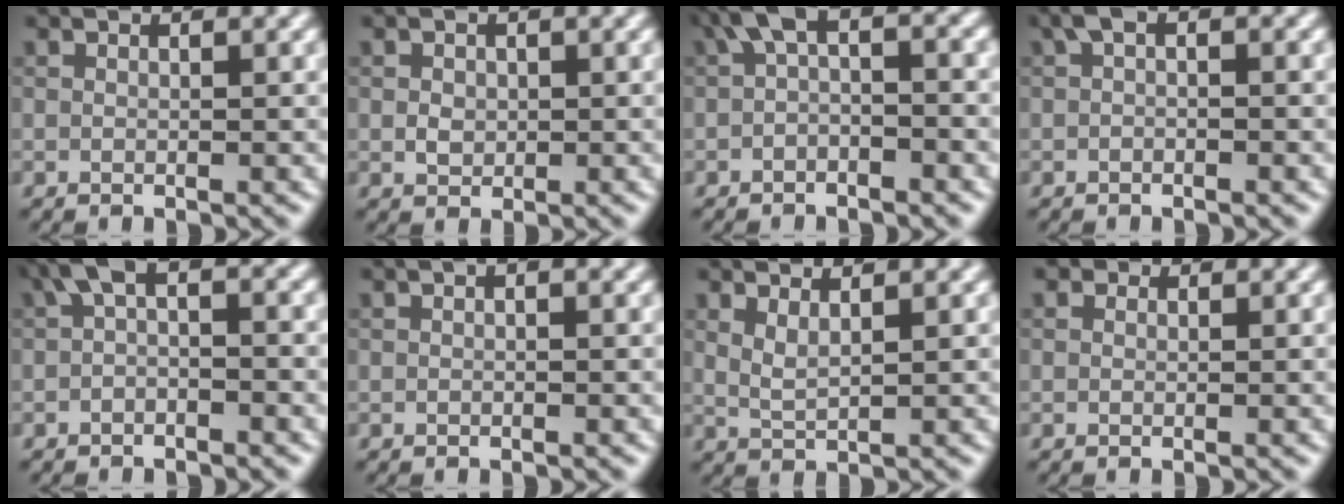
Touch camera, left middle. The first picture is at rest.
{"total": 1.3, "force": [0.1, 1.1, 0.7], "torque": [-0.013, -0.002, 0.001]}
{"total": 3.2, "force": [-0.2, 1.3, 2.9], "torque": [-0.050, 0.014, -0.013]}
{"total": 1.4, "force": [0.0, 0.7, 1.3], "torque": [-0.023, 0.009, -0.002]}
{"total": 2.7, "force": [-0.2, 1.1, 2.5], "torque": [-0.043, 0.013, -0.012]}
{"total": 0.6, "force": [0.2, 0.2, 0.5], "torque": [-0.007, 0.003, 0.003]}
{"total": 1.8, "force": [1.3, 0.5, 1.2], "torque": [-0.022, -0.004, 0.025]}
{"total": 0.5, "force": [0.2, 0.4, 0.1], "torque": [0.001, -0.005, -0.002]}